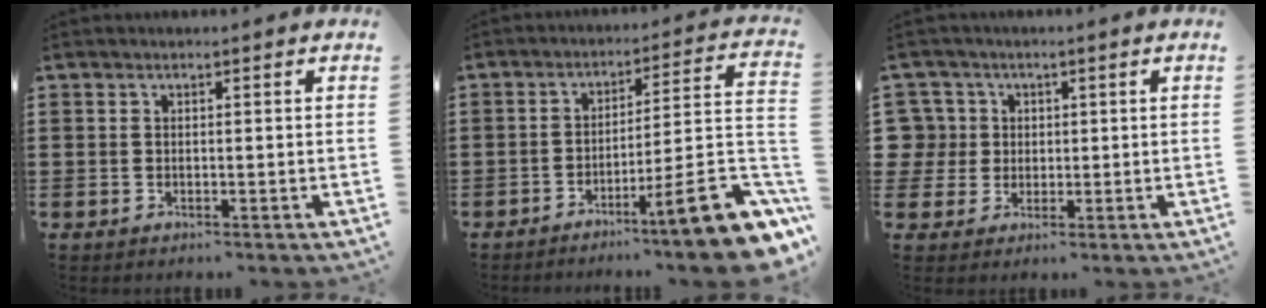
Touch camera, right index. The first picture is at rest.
{"total": 11.7, "force": [-6.7, 1.2, 9.5], "torque": [-0.129, 0.000, -0.117]}
{"total": 5.1, "force": [0.7, 4.9, 0.8], "torque": [-0.048, 0.014, 0.011]}